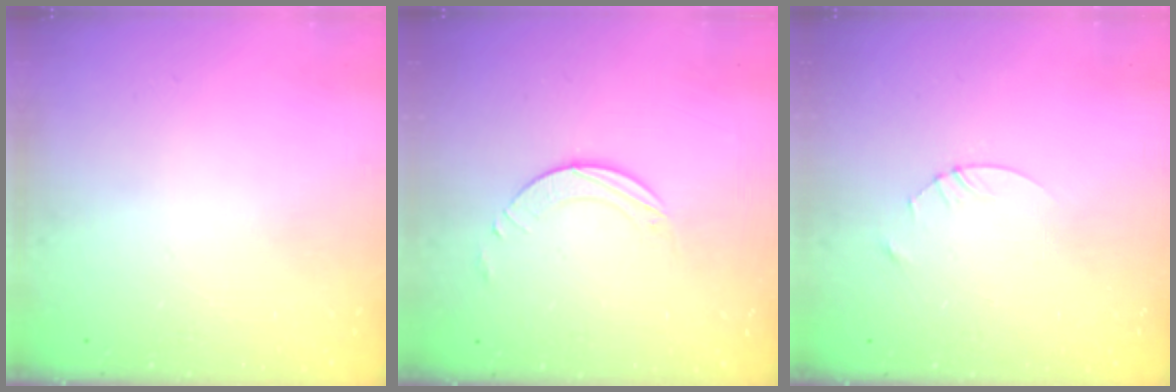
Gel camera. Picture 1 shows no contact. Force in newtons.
{"total": 2.2, "press": 2.2, "slide": 0.2}
{"total": 2.5, "press": 2.5, "slide": 0.3}